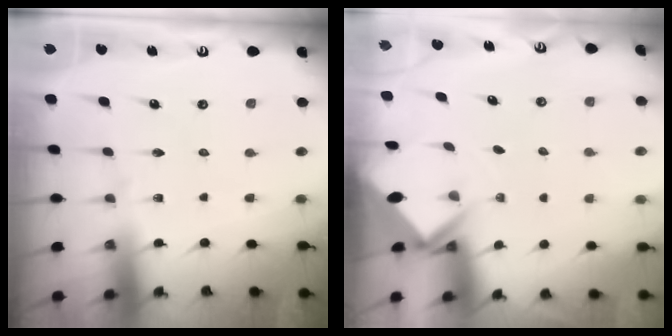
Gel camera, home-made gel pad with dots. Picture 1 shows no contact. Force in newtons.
{"total": 2.7, "press": 2.7, "slide": 0.1}